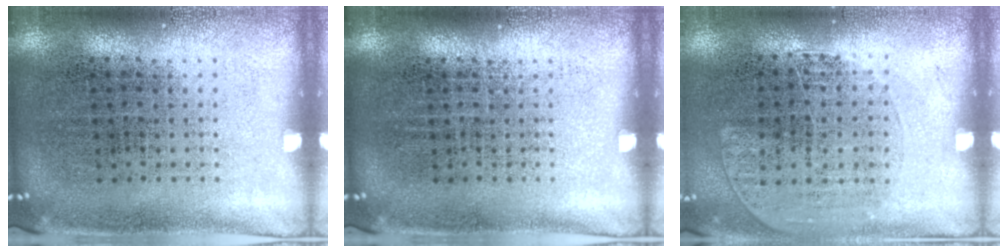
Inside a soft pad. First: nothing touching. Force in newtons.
{"total": 0.0}
{"total": 1.1, "press": 0.9, "slide": 0.5}